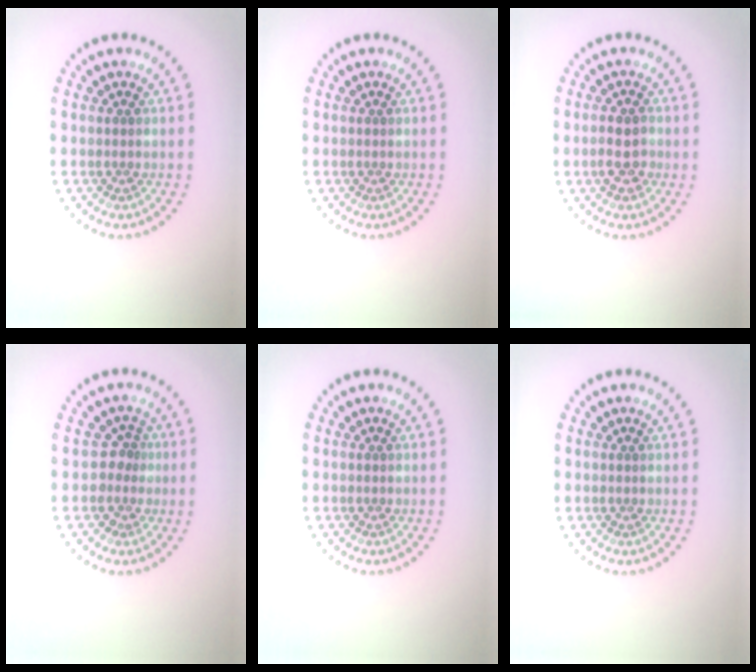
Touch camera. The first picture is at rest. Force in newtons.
{"total": 0.0}
{"total": 2.5, "press": 2.4, "slide": 0.5}
{"total": 2.0, "press": 1.4, "slide": 1.4}
{"total": 0.0}
{"total": 0.0}